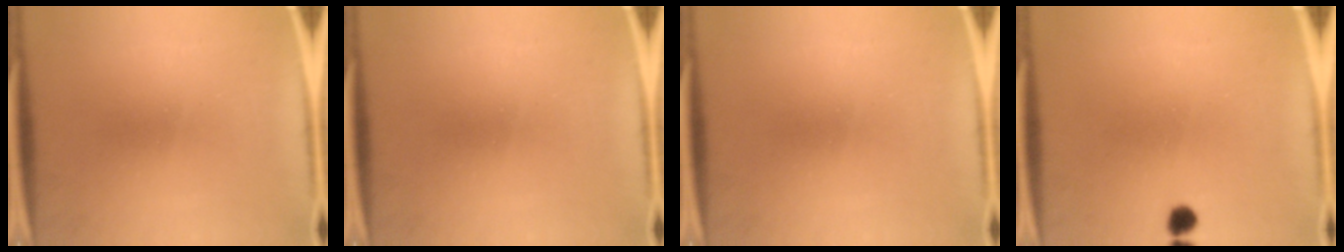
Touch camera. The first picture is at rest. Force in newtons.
{"total": 0.0}
{"total": 0.0}
{"total": 2.0}